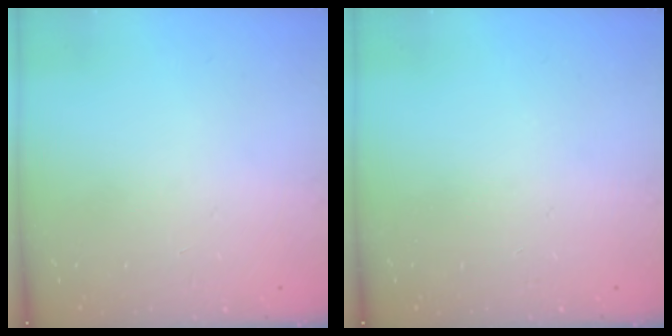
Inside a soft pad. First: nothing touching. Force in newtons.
{"total": 0.0}